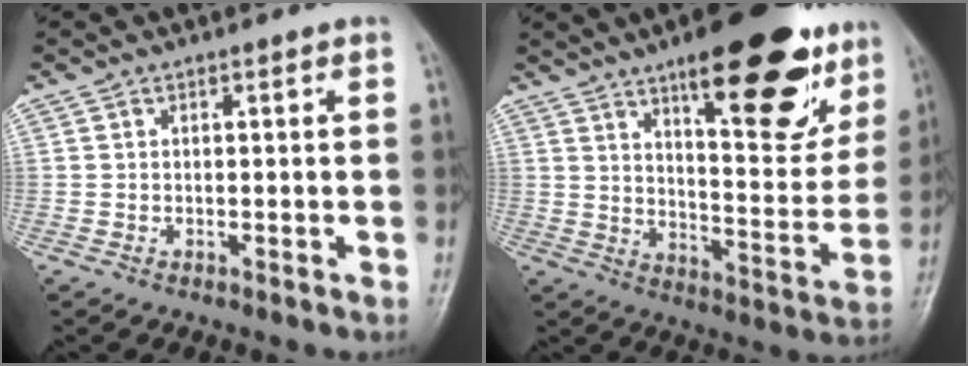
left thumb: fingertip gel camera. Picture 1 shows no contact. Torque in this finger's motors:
{"motor_torque": [2.27, 1.16, 1.53, -1.24, 0.39]}